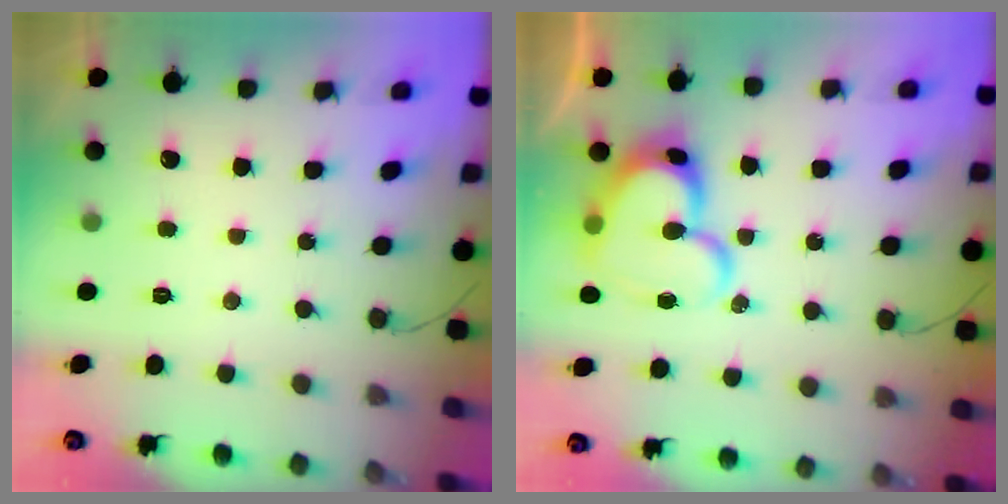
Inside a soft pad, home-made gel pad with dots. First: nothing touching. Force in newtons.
{"total": 18.9, "press": 18.8, "slide": 1.5}